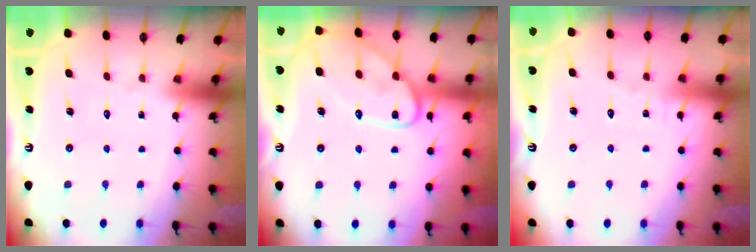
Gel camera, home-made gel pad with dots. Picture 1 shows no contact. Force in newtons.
{"total": 12.9, "press": 12.9, "slide": 1.0}
{"total": 4.5, "press": 4.4, "slide": 0.4}